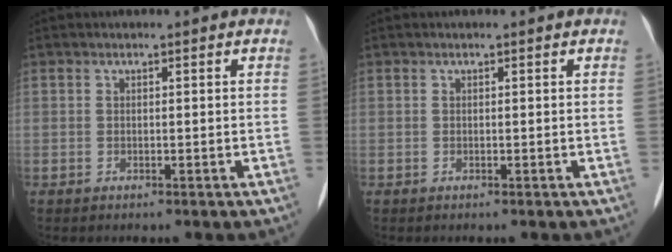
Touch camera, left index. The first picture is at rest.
{"total": 0.0}